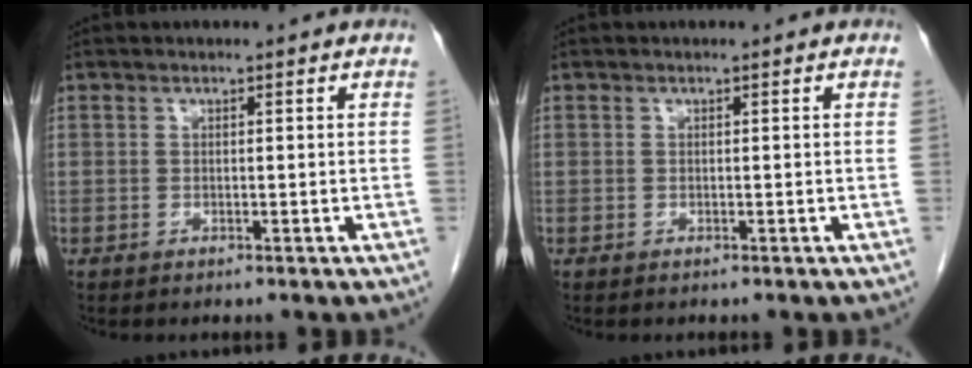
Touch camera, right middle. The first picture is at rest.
{"total": 0.0}